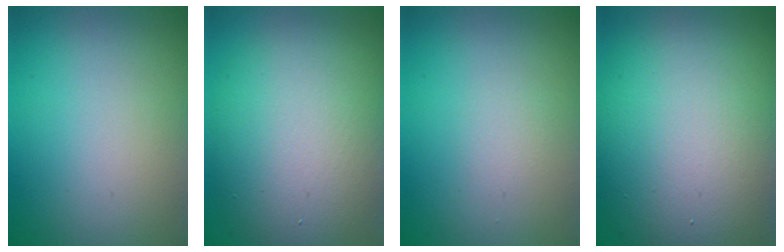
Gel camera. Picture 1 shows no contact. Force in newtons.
{"total": 9.4, "press": 9.3, "slide": 0.6}
{"total": 0.7, "press": 0.7, "slide": 0.0}
{"total": 13.5, "press": 13.5, "slide": 1.1}